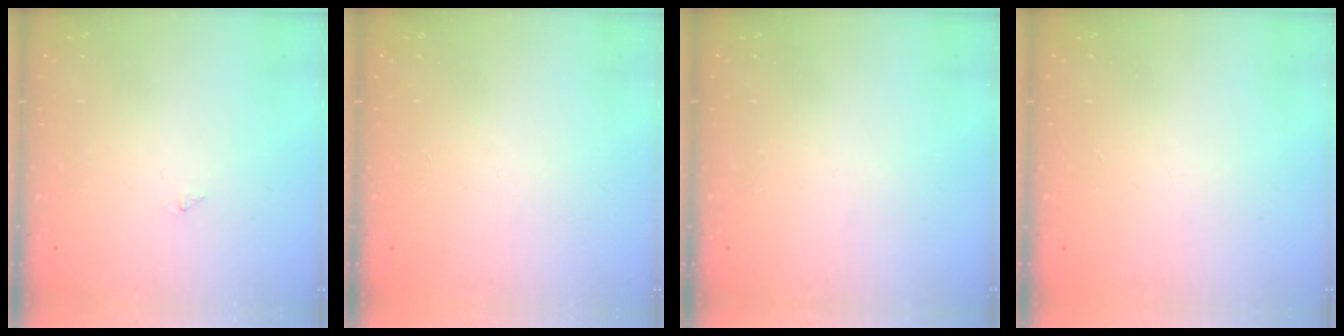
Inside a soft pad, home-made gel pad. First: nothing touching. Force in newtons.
{"total": 0.0}
{"total": 0.0}
{"total": 0.0}